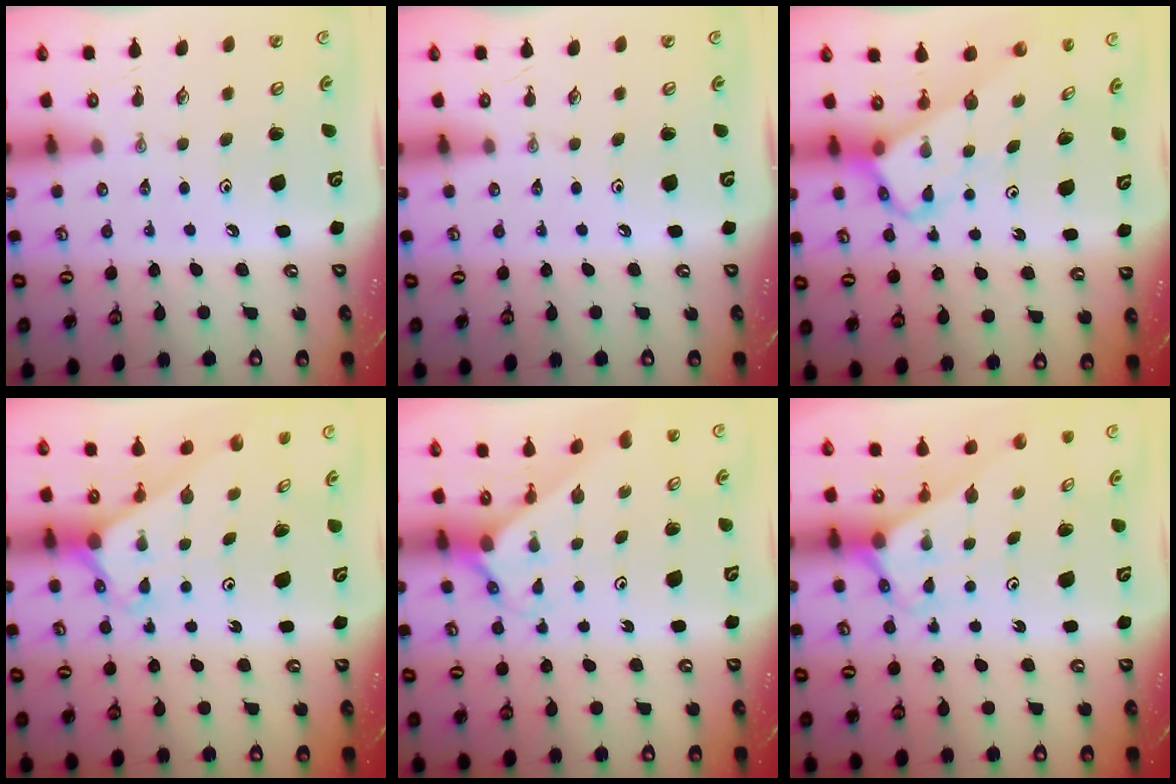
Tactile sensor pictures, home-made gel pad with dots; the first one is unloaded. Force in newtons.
{"total": 0.0}
{"total": 3.9, "press": 3.9, "slide": 0.2}
{"total": 2.4, "press": 2.4, "slide": 0.2}
{"total": 3.1, "press": 3.0, "slide": 0.3}
{"total": 2.6, "press": 2.6, "slide": 0.2}